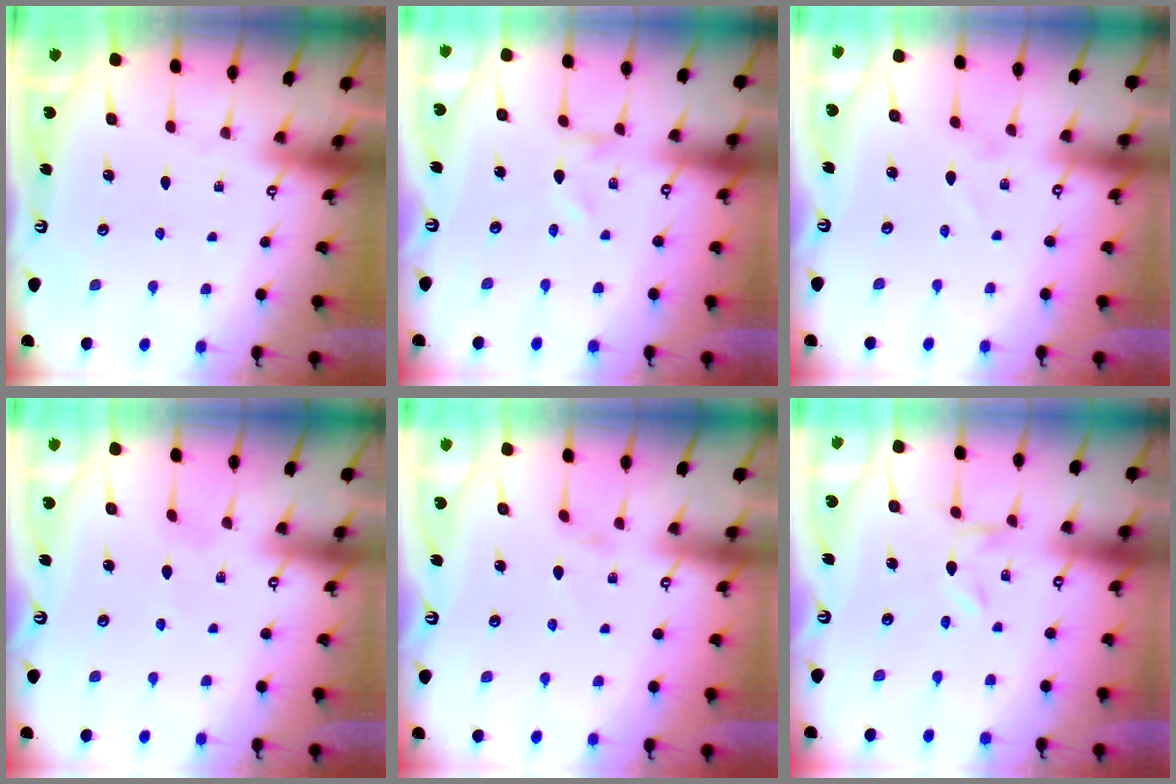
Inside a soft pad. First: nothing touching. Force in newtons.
{"total": 0.0}
{"total": 1.4, "press": 1.4, "slide": 0.1}
{"total": 2.2, "press": 2.2, "slide": 0.3}
{"total": 1.1, "press": 1.1, "slide": 0.3}
{"total": 0.0}